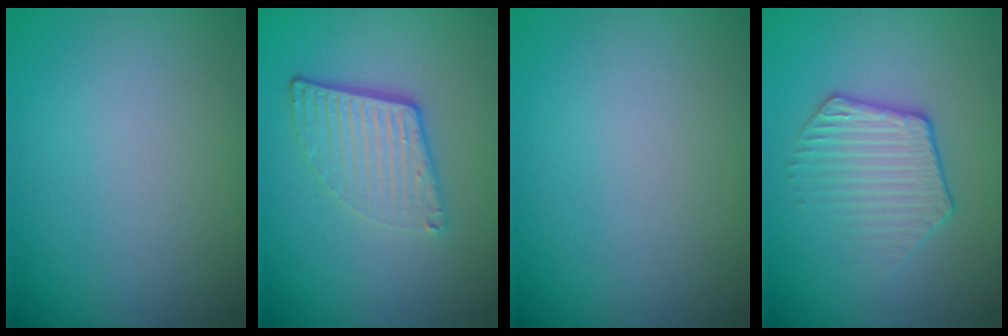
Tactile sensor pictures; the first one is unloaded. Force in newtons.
{"total": 4.4, "press": 2.9, "slide": 3.3}
{"total": 0.0}
{"total": 2.7, "press": 2.2, "slide": 1.6}